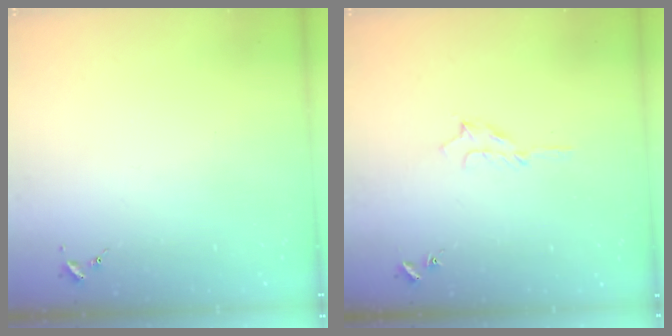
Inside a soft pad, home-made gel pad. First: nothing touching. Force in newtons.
{"total": 6.3, "press": 6.3, "slide": 0.7}